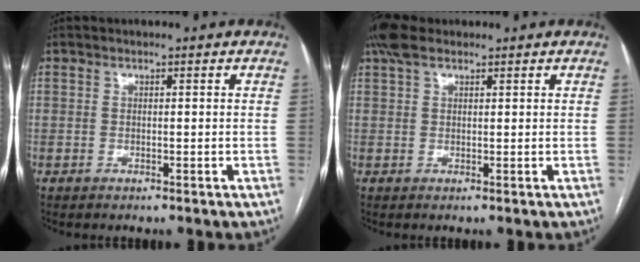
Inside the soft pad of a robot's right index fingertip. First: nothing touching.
{"total": 4.1, "force": [2.9, 1.6, 2.3], "torque": [-0.057, 0.026, 0.059]}